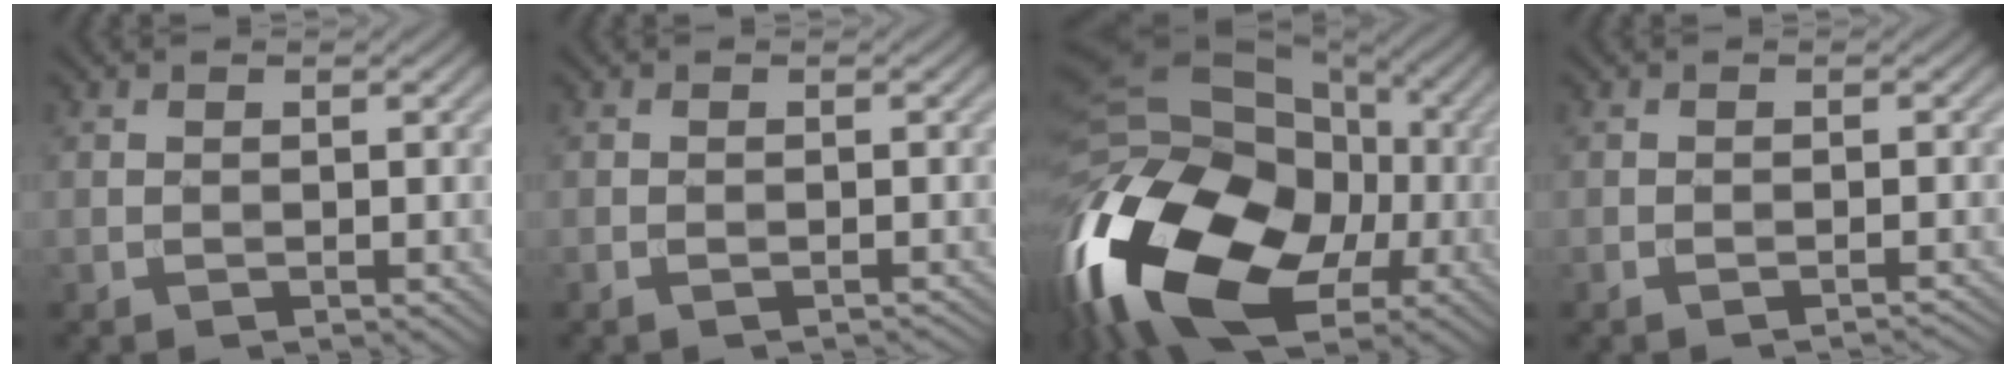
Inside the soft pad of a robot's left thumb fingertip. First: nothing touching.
{"total": 1.1, "force": [-0.9, 0.4, 0.6], "torque": [-0.009, -0.001, -0.014]}
{"total": 20.3, "force": [-7.2, 13.4, 13.4], "torque": [-0.302, -0.022, -0.126]}
{"total": 1.4, "force": [-1.2, 0.1, 0.6], "torque": [-0.003, 0.004, -0.021]}